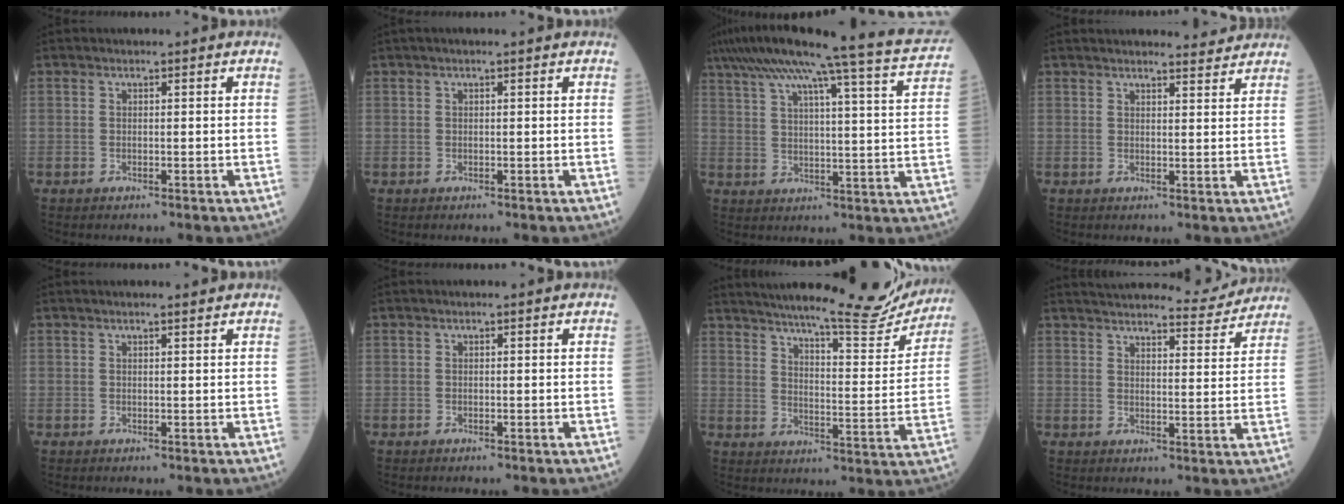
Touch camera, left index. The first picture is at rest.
{"total": 1.0, "force": [0.6, 0.0, 0.7], "torque": [-0.016, 0.015, 0.010]}
{"total": 23.1, "force": [19.9, -1.1, 11.8], "torque": [-0.201, -0.024, 0.260]}
{"total": 5.0, "force": [4.9, 0.6, 0.5], "torque": [-0.005, 0.007, 0.052]}
{"total": 1.3, "force": [1.2, 0.0, 0.5], "torque": [-0.008, 0.009, 0.018]}
{"total": 0.0}
{"total": 22.6, "force": [20.6, 2.1, 9.1], "torque": [-0.138, -0.050, 0.263]}
{"total": 12.3, "force": [12.0, 0.8, 2.5], "torque": [-0.031, -0.006, 0.153]}